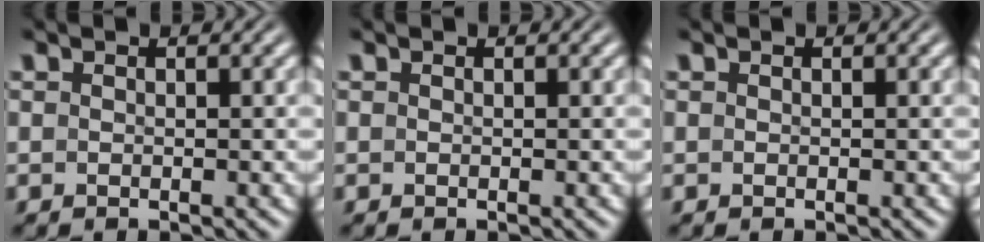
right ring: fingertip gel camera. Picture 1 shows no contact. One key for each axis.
{"total": 0.0}
{"total": 0.0}